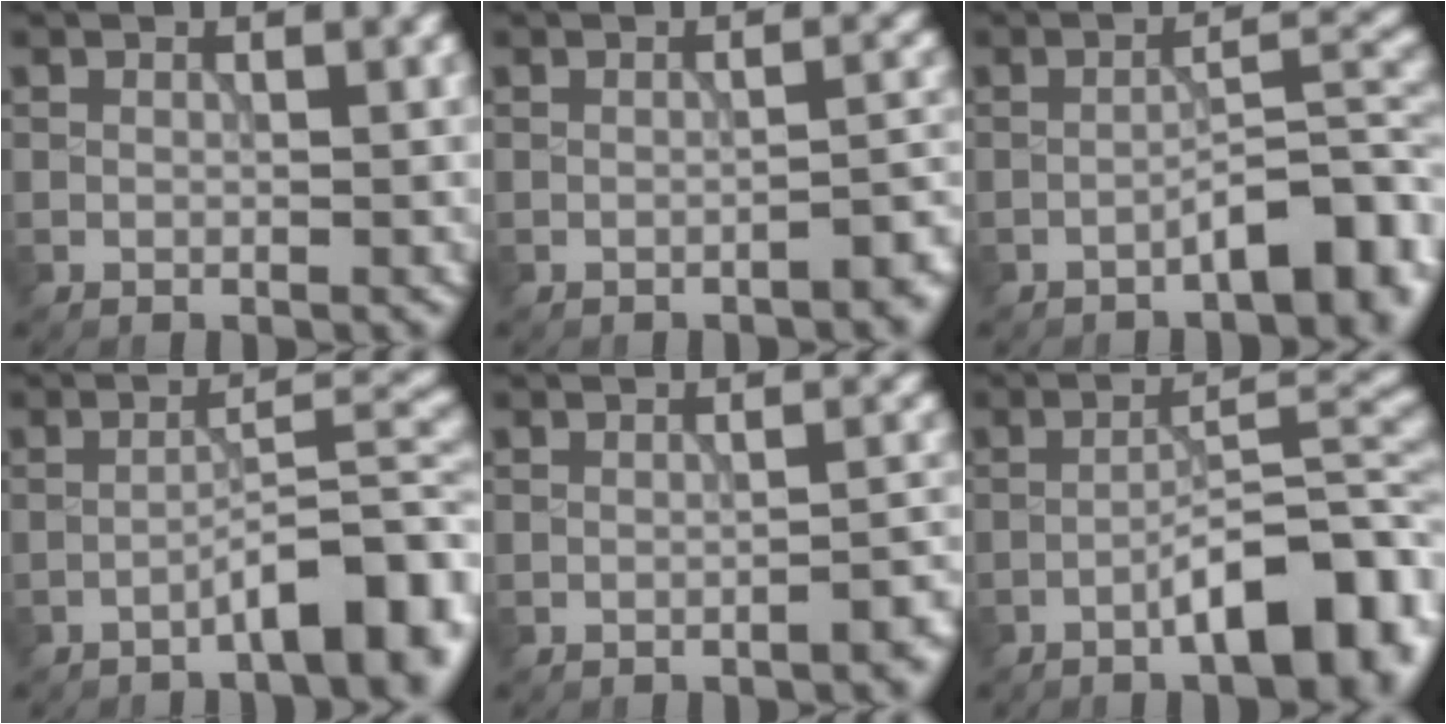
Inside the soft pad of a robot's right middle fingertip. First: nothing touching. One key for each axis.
{"total": 2.5, "fx": -1.6, "fy": 0.6, "fz": 1.7, "tx": -0.019, "ty": 0.009, "tz": -0.027}
{"total": 6.1, "fx": -3.3, "fy": 1.7, "fz": 4.8, "tx": -0.068, "ty": 0.016, "tz": -0.050}
{"total": 6.9, "fx": -3.9, "fy": 1.5, "fz": 5.5, "tx": -0.076, "ty": 0.021, "tz": -0.060}
{"total": 2.1, "fx": -1.4, "fy": 0.5, "fz": 1.5, "tx": -0.014, "ty": 0.009, "tz": -0.024}
{"total": 9.0, "fx": -4.4, "fy": 2.6, "fz": 7.4, "tx": -0.104, "ty": 0.013, "tz": -0.068}